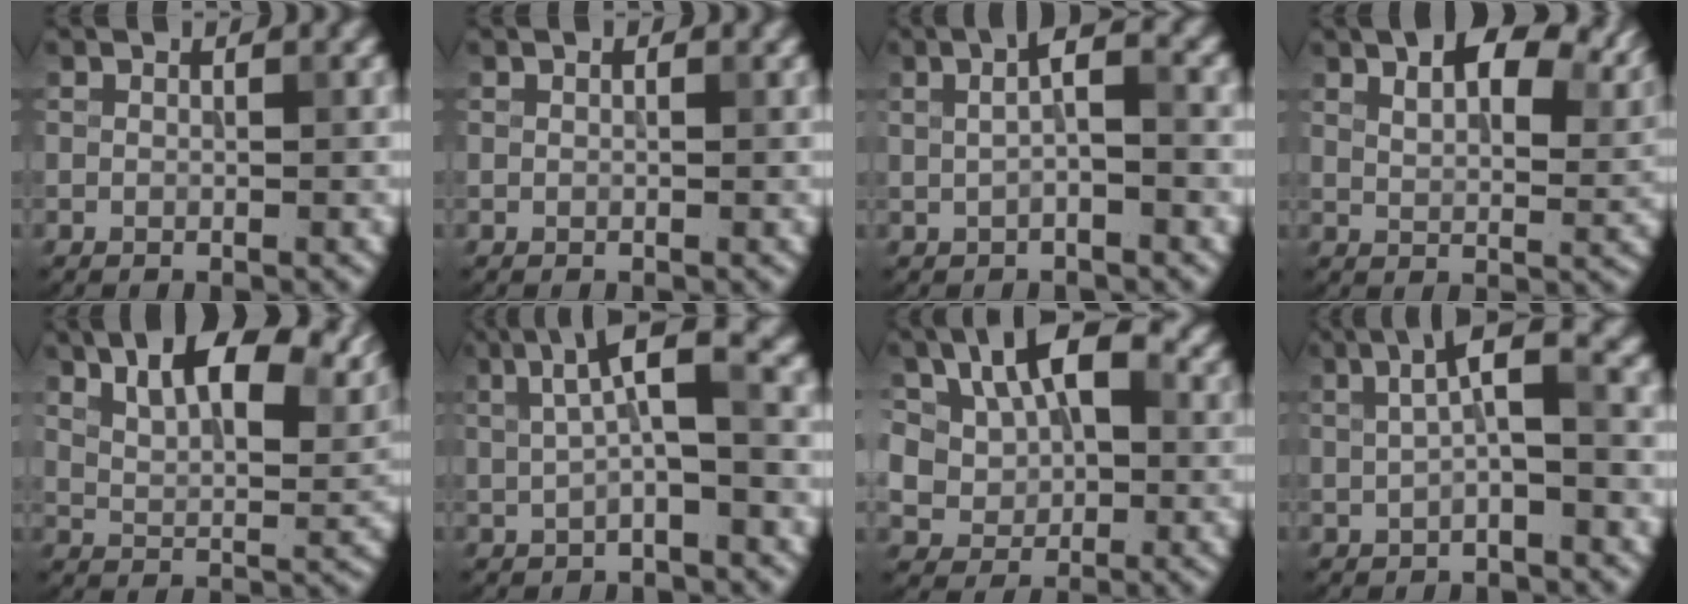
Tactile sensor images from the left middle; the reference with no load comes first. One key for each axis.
{"total": 0.0}
{"total": 2.8, "fx": 0.3, "fy": 0.6, "fz": 2.7, "tx": -0.053, "ty": 0.010, "tz": 0.003}
{"total": 10.0, "fx": 5.9, "fy": 4.4, "fz": 6.8, "tx": -0.097, "ty": 0.016, "tz": 0.090}
{"total": 11.1, "fx": 6.6, "fy": 4.2, "fz": 7.9, "tx": -0.123, "ty": 0.018, "tz": 0.110}
{"total": 5.5, "fx": 1.1, "fy": 1.3, "fz": 5.2, "tx": -0.088, "ty": 0.017, "tz": 0.015}
{"total": 10.2, "fx": 2.6, "fy": 7.0, "fz": 6.9, "tx": -0.117, "ty": 0.016, "tz": 0.042}
{"total": 4.2, "fx": 0.6, "fy": 0.9, "fz": 4.0, "tx": -0.073, "ty": 0.015, "tz": 0.006}